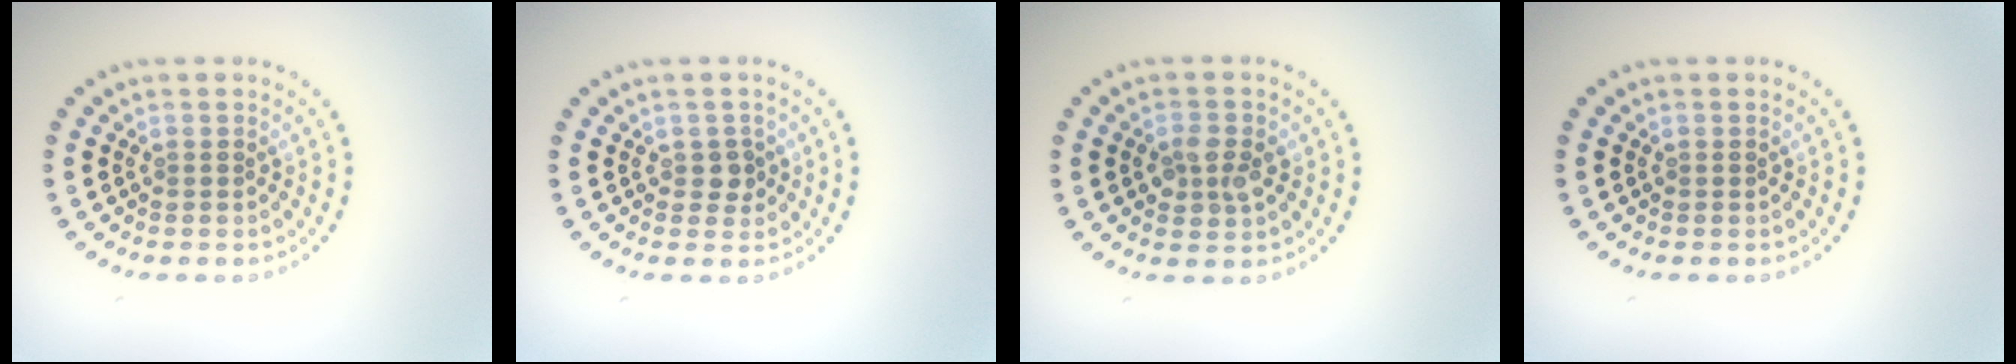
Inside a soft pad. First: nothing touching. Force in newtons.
{"total": 1.3, "press": 1.2, "slide": 0.4}
{"total": 2.4, "press": 2.4, "slide": 0.1}
{"total": 0.0}